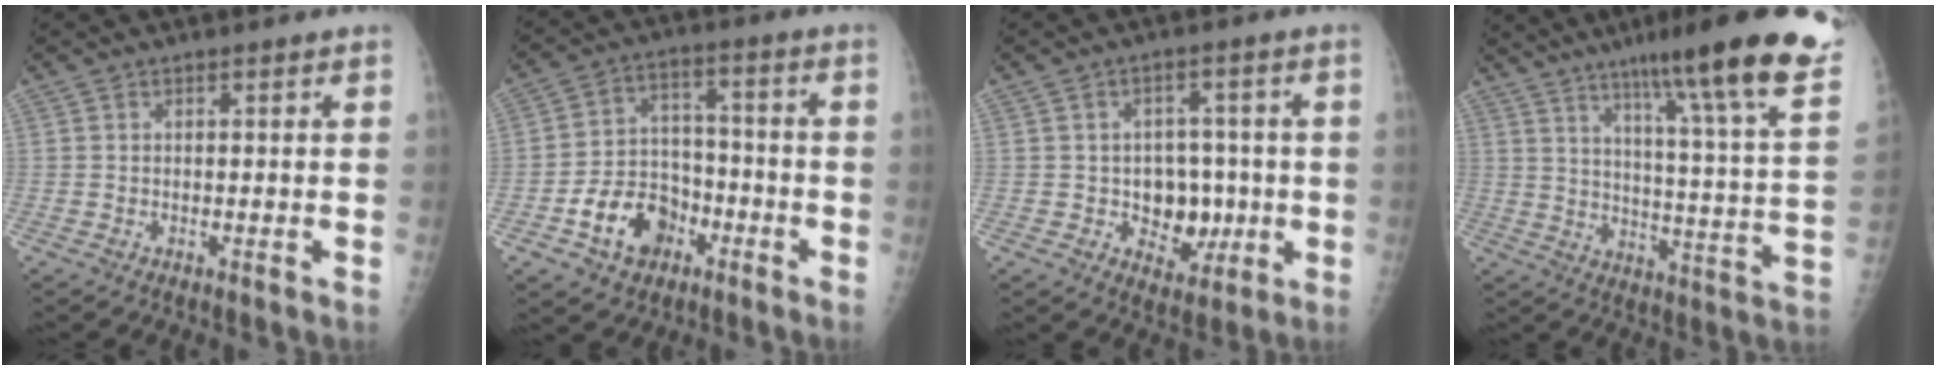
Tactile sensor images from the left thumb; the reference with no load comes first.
{"total": 12.1, "force": [-5.7, 9.0, 5.8], "torque": [-0.064, 0.047, -0.093]}
{"total": 9.0, "force": [-1.5, 7.1, 5.2], "torque": [-0.025, 0.015, -0.012]}
{"total": 24.3, "force": [15.9, 1.9, 18.3], "torque": [-0.250, -0.060, 0.219]}